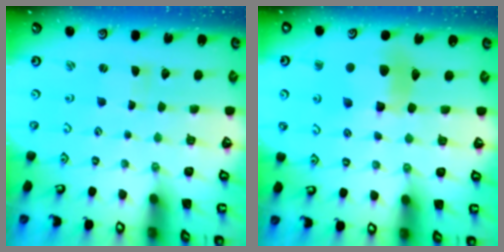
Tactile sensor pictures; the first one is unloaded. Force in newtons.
{"total": 11.5, "press": 11.4, "slide": 1.5}